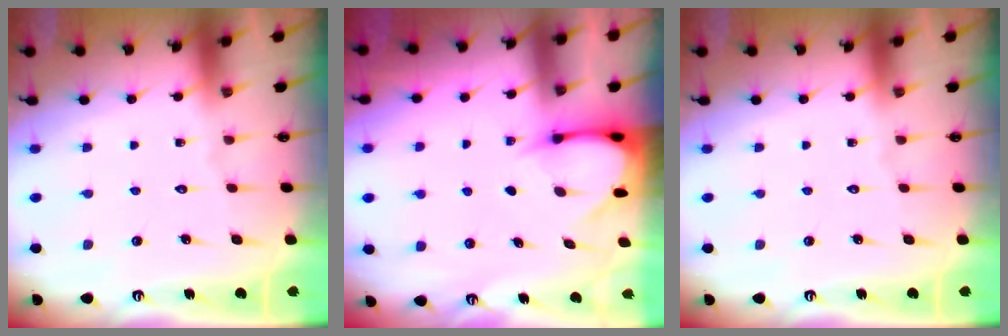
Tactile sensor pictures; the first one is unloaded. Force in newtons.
{"total": 3.7, "press": 3.7, "slide": 0.3}
{"total": 0.0}